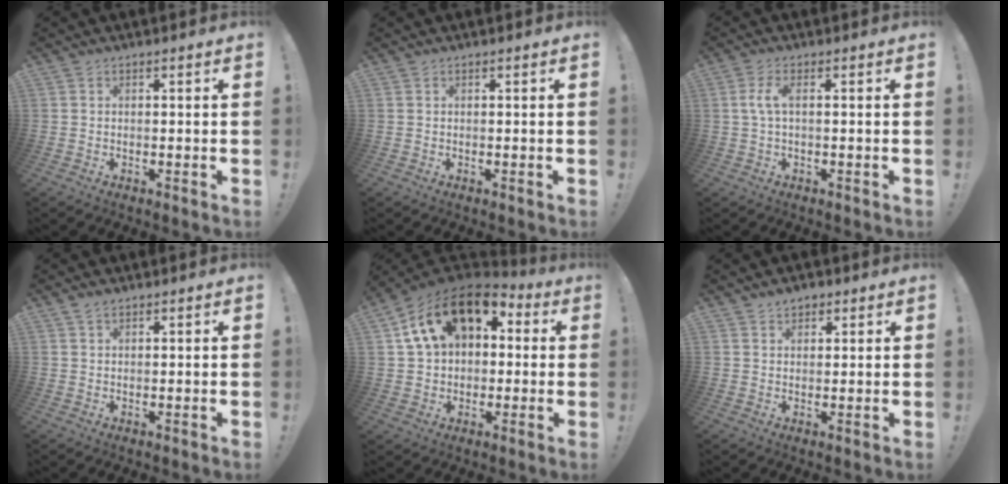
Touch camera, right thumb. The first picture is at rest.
{"total": 0.0}
{"total": 4.4, "force": [0.5, 1.2, 4.2], "torque": [-0.089, 0.002, 0.007]}
{"total": 1.5, "force": [1.2, 0.7, 0.7], "torque": [-0.013, -0.004, 0.022]}
{"total": 18.6, "force": [8.0, 11.8, 12.0], "torque": [-0.190, -0.025, 0.142]}
{"total": 2.9, "force": [1.9, 2.0, 0.8], "torque": [-0.011, -0.005, 0.035]}